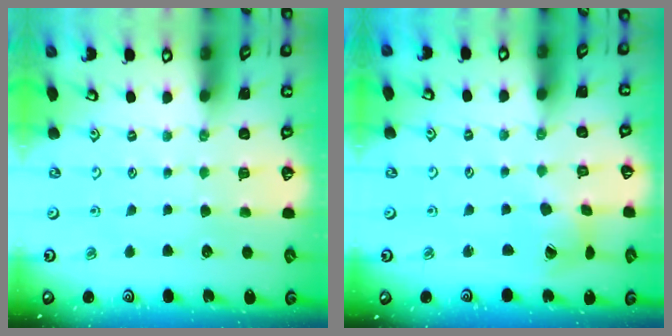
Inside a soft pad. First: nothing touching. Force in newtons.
{"total": 5.1, "press": 5.1, "slide": 0.7}